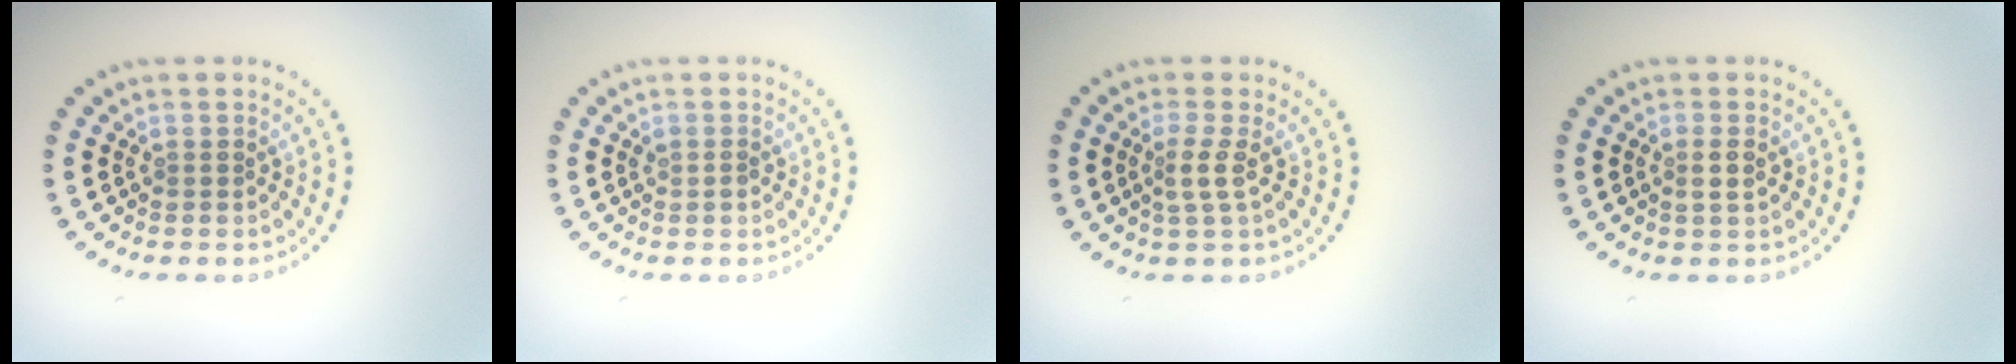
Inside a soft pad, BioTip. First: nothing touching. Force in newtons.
{"total": 0.6, "press": 0.6, "slide": 0.1}
{"total": 1.8, "press": 1.3, "slide": 1.3}
{"total": 1.2, "press": 1.0, "slide": 0.5}